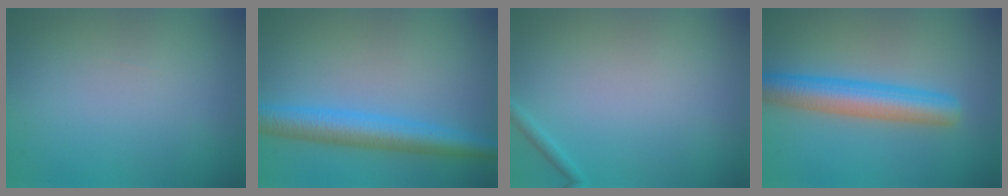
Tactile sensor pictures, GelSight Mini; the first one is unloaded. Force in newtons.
{"total": 5.1, "press": 5.1, "slide": 0.1}
{"total": 0.7, "press": 0.7, "slide": 0.0}
{"total": 5.5, "press": 5.5, "slide": 0.1}